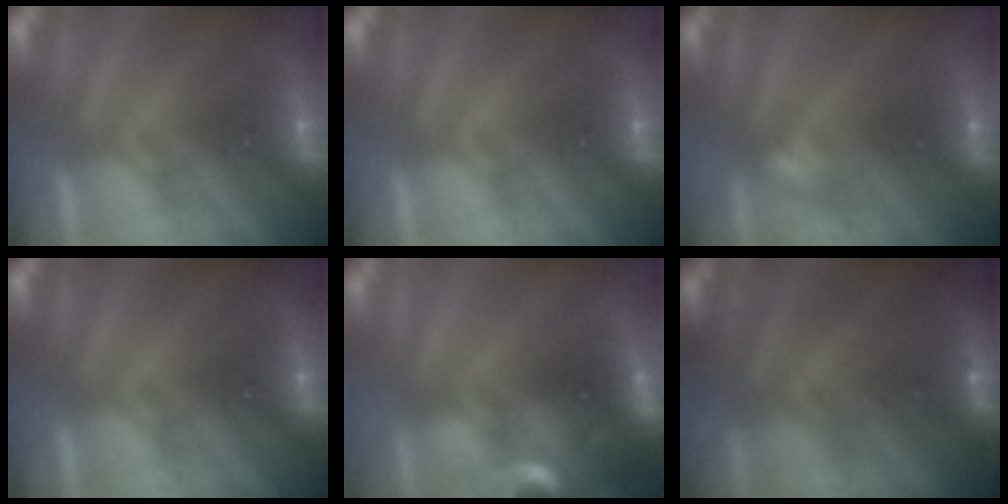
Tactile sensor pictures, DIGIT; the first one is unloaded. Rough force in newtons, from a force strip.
{"total": 0.0}
{"total": 2.1}
{"total": 0.0}
{"total": 6.9}
{"total": 7.8}